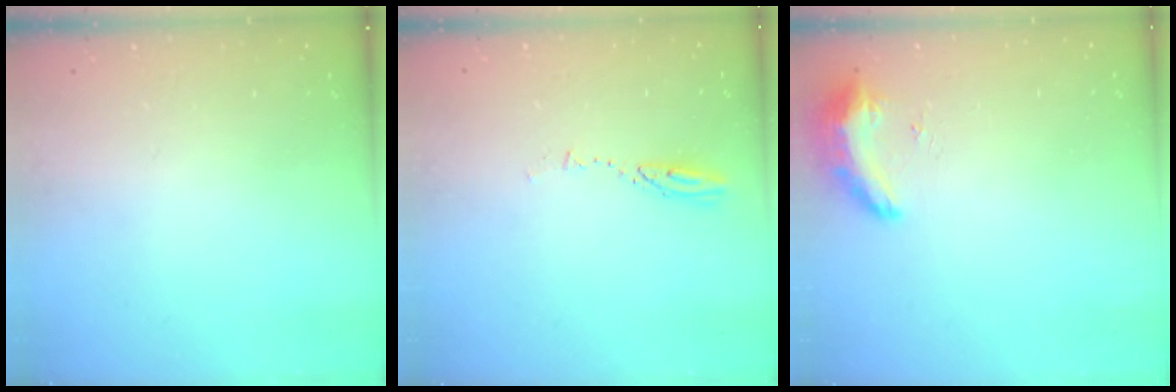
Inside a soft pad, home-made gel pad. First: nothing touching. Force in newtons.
{"total": 3.2, "press": 3.2, "slide": 0.3}
{"total": 8.4, "press": 8.3, "slide": 1.3}